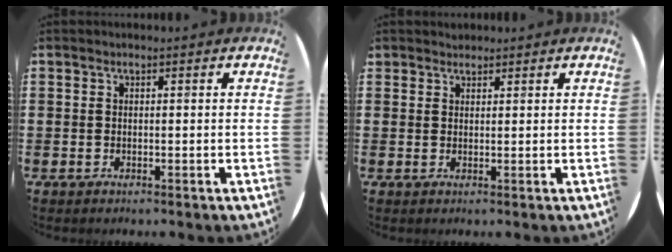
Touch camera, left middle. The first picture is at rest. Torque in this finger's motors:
{"motor_torque": [-0.03, 0.06, -0.03, -0.01]}